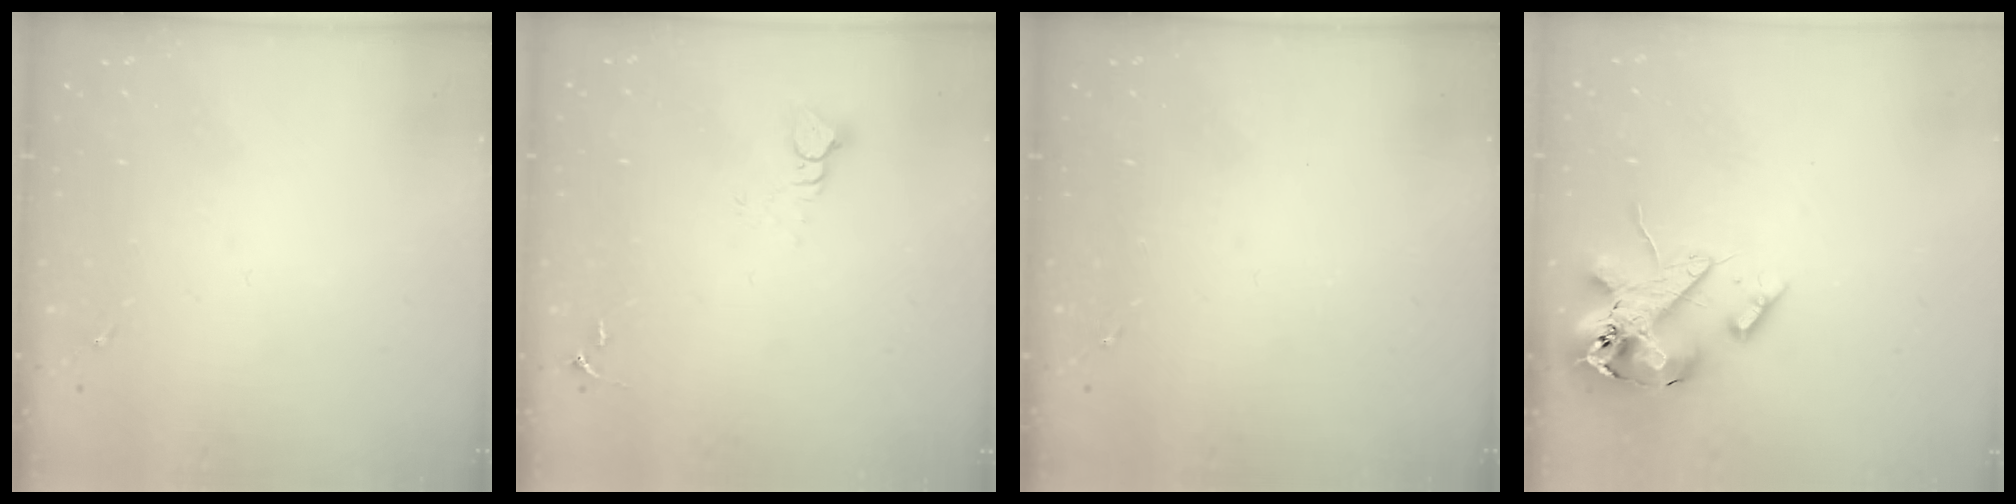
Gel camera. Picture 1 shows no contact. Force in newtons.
{"total": 3.9, "press": 3.9, "slide": 0.2}
{"total": 0.0}
{"total": 16.9, "press": 16.7, "slide": 2.8}